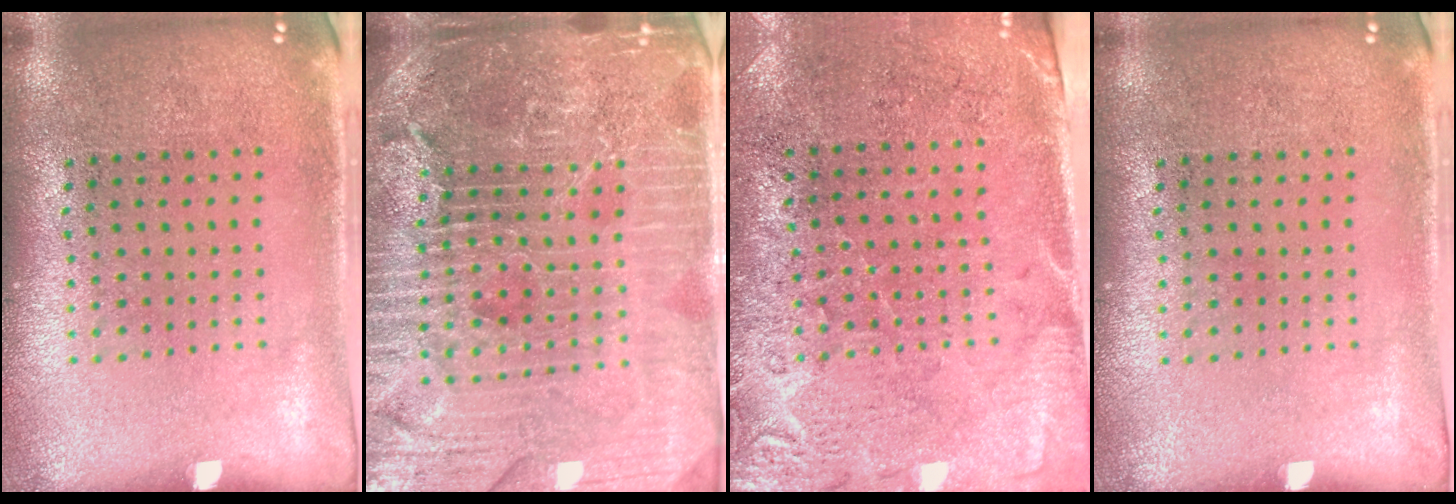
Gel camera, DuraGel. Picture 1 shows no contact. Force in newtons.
{"total": 5.5, "press": 4.9, "slide": 2.4}
{"total": 2.7, "press": 2.4, "slide": 1.2}
{"total": 0.0}